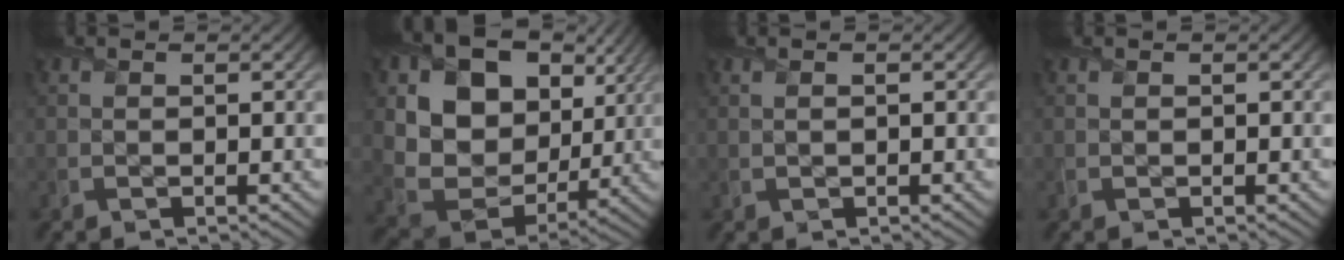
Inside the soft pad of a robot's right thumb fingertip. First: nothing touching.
{"total": 15.3, "force": [5.5, 11.7, 8.1], "torque": [-0.201, 0.020, 0.113]}
{"total": 0.6, "force": [0.2, 0.0, 0.5], "torque": [-0.012, 0.005, 0.005]}
{"total": 0.0}